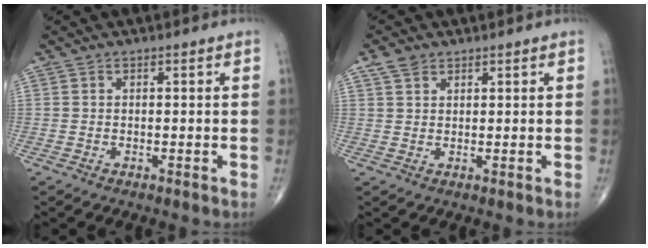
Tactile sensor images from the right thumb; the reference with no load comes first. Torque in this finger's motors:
{"motor_torque": [-0.27, 0.25, 0.03, 0.06, 0.02]}